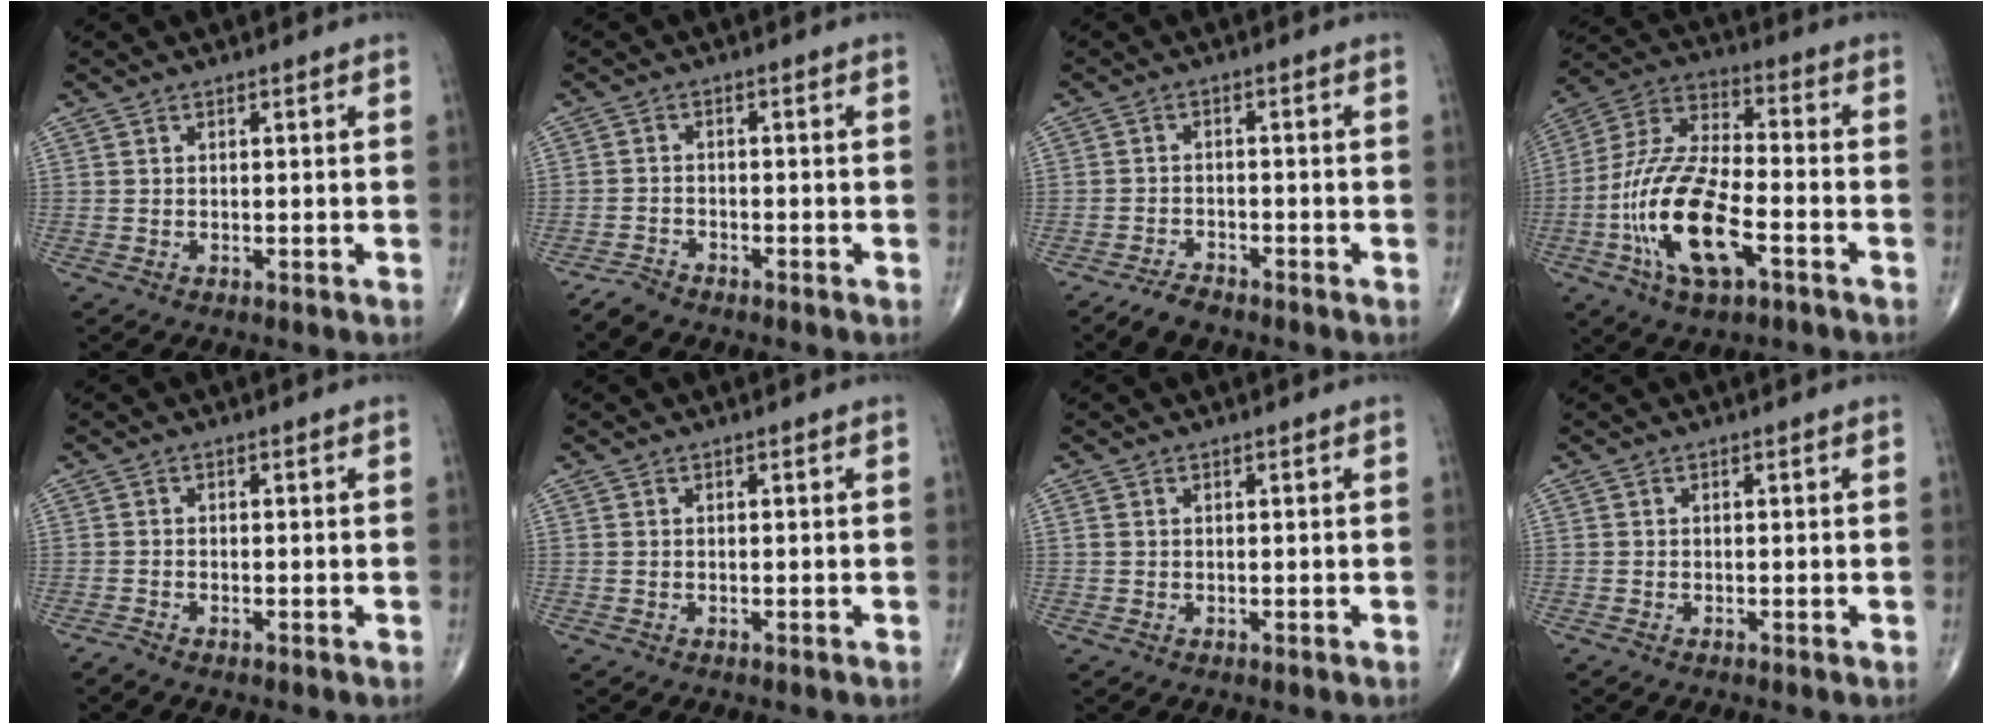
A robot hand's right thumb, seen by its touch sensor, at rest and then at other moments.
{"total": 2.7, "force": [-2.5, 0.8, 0.5], "torque": [-0.018, 0.003, -0.052]}
{"total": 3.5, "force": [-3.1, 1.2, 1.3], "torque": [-0.031, 0.007, -0.058]}
{"total": 18.5, "force": [-6.5, 7.6, 15.6], "torque": [-0.319, 0.032, -0.118]}
{"total": 0.9, "force": [-0.8, 0.0, 0.3], "torque": [-0.014, -0.001, -0.020]}
{"total": 0.0}
{"total": 0.7, "force": [0.2, 0.6, 0.4], "torque": [-0.008, 0.004, 0.006]}
{"total": 0.0}